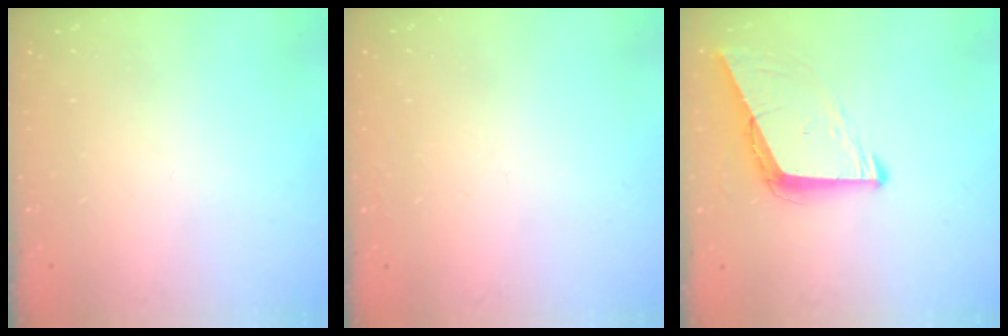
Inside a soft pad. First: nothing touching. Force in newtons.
{"total": 1.5, "press": 1.5, "slide": 0.1}
{"total": 7.4, "press": 7.3, "slide": 1.4}